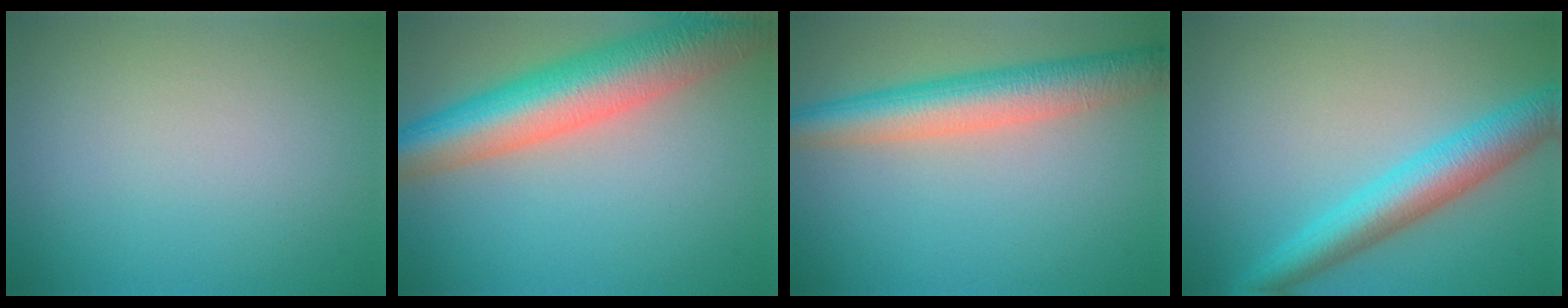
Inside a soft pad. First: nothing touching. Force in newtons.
{"total": 10.1, "press": 10.1, "slide": 0.7}
{"total": 6.2, "press": 6.2, "slide": 0.3}
{"total": 5.5, "press": 5.5, "slide": 0.3}